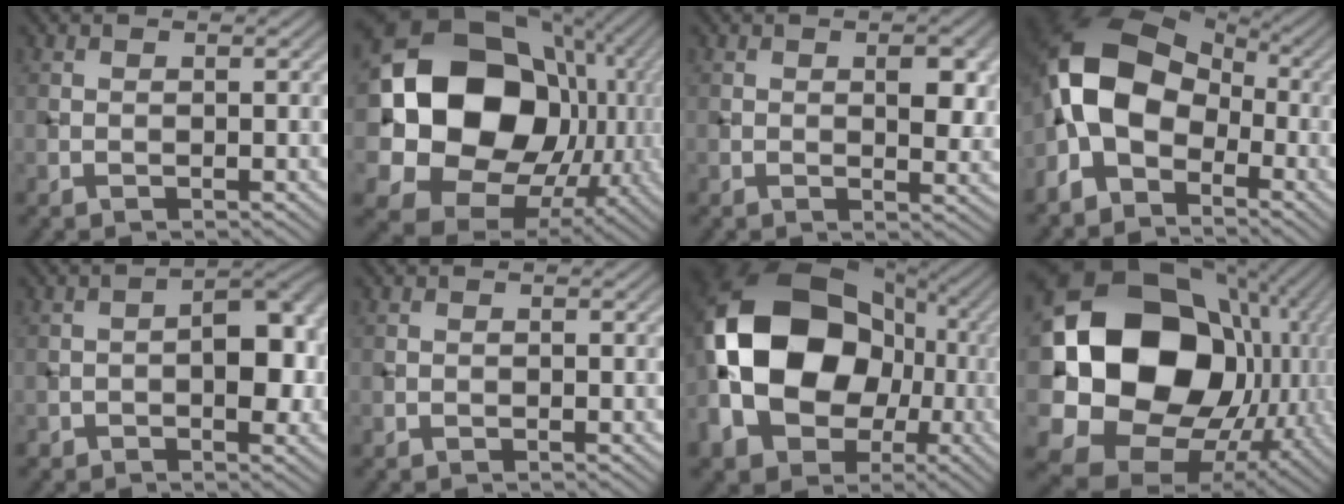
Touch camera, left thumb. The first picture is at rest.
{"total": 19.5, "force": [0.7, 16.2, 10.8], "torque": [-0.227, -0.022, 0.020]}
{"total": 3.9, "force": [0.8, 1.8, 3.4], "torque": [-0.051, -0.006, 0.014]}
{"total": 11.5, "force": [-2.8, 7.2, 8.5], "torque": [-0.194, 0.008, -0.072]}
{"total": 6.5, "force": [-1.6, 3.5, 5.2], "torque": [-0.052, 0.010, -0.029]}
{"total": 0.0}
{"total": 20.0, "force": [-1.7, 15.6, 12.4], "torque": [-0.253, -0.007, -0.051]}
{"total": 21.8, "force": [0.5, 17.8, 12.5], "torque": [-0.304, -0.027, 0.034]}